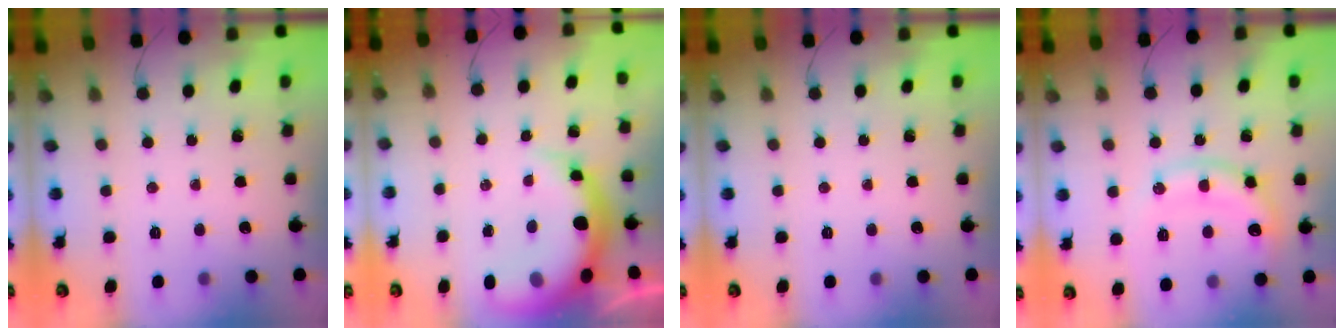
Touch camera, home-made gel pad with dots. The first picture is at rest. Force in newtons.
{"total": 10.3, "press": 10.0, "slide": 2.6}
{"total": 0.0}
{"total": 11.9, "press": 11.8, "slide": 1.4}